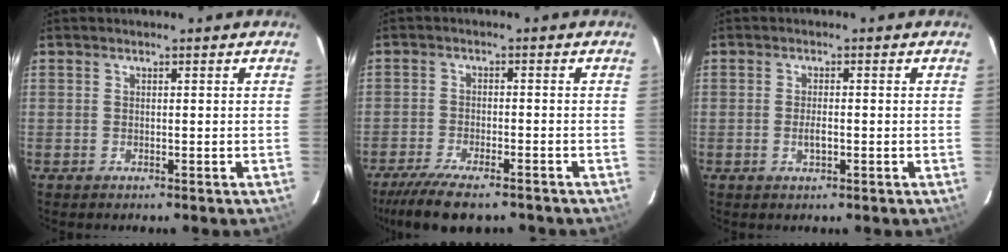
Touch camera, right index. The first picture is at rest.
{"total": 11.2, "force": [-9.0, 2.8, 5.9], "torque": [-0.138, -0.030, -0.153]}
{"total": 2.3, "force": [-0.6, 0.8, 2.1], "torque": [-0.039, -0.001, -0.012]}